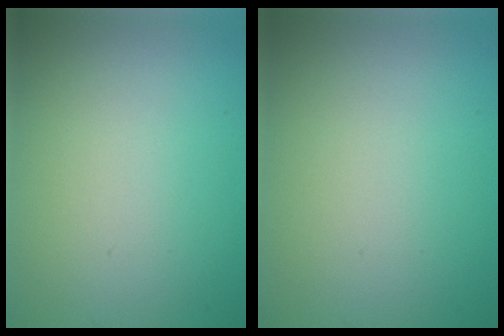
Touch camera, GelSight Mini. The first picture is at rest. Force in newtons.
{"total": 0.0}